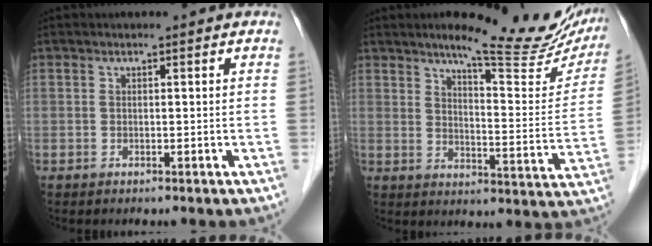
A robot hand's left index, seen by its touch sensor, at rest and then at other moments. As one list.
[{"total": 19.0, "force": [15.1, 3.6, 10.9], "torque": [-0.129, -0.025, 0.187]}]